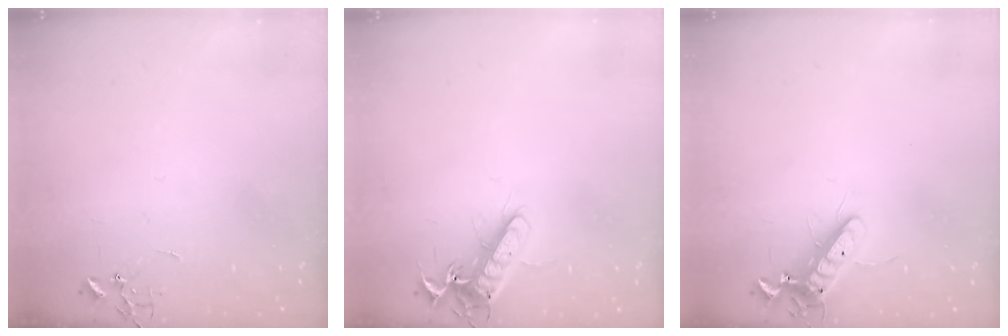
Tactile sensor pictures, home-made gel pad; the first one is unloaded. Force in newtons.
{"total": 13.2, "press": 13.2, "slide": 1.3}
{"total": 11.6, "press": 11.4, "slide": 2.2}